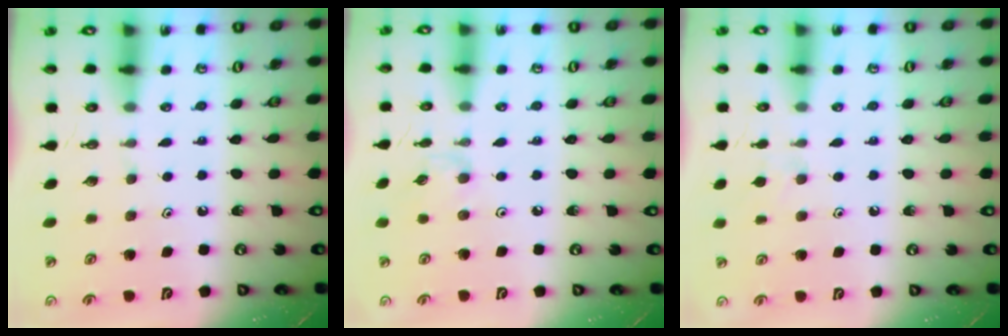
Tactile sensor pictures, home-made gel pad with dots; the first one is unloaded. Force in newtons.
{"total": 2.0, "press": 1.9, "slide": 0.4}
{"total": 4.5, "press": 4.5, "slide": 0.7}